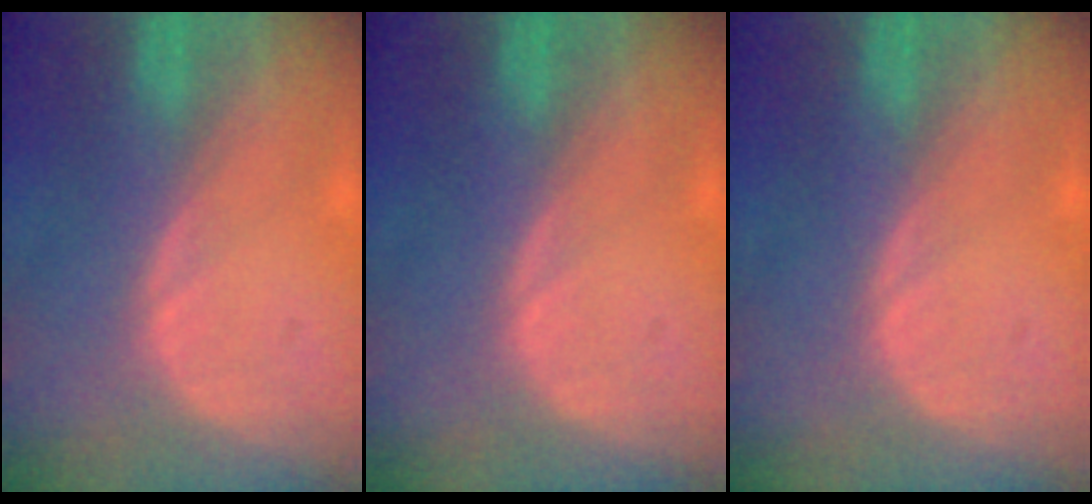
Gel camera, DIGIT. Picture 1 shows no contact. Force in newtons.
{"total": 0.0}
{"total": 0.0}